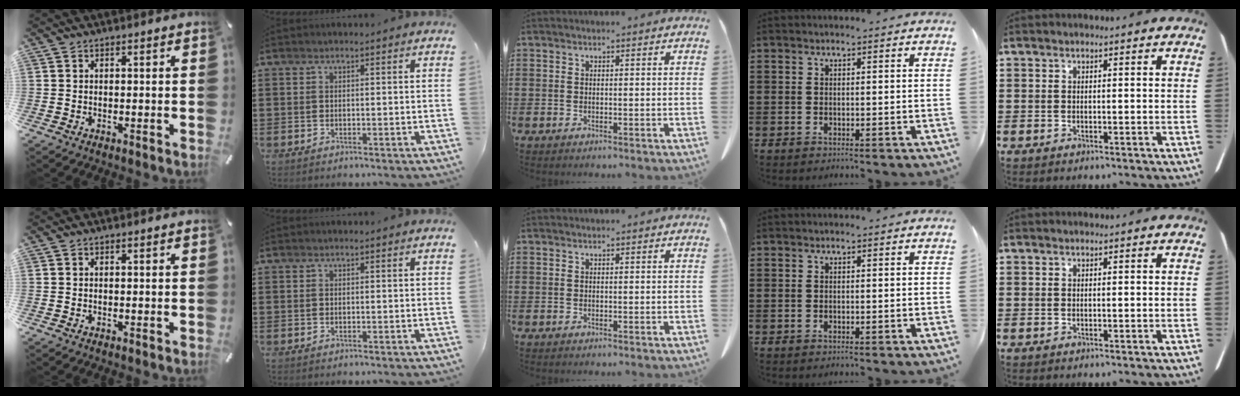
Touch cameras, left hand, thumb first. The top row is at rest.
{}